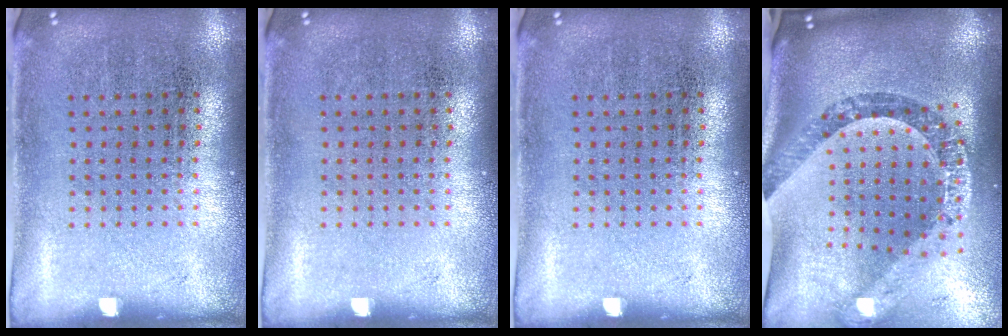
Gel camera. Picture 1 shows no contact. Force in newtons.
{"total": 0.0}
{"total": 0.0}
{"total": 2.6, "press": 2.0, "slide": 1.6}